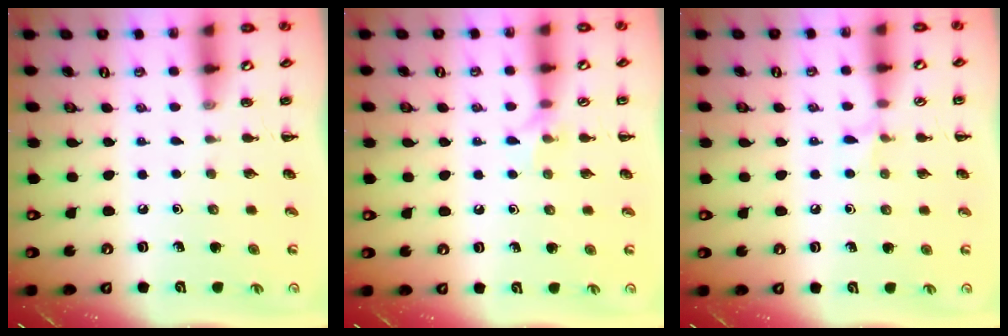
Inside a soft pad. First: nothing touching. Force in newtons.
{"total": 4.9, "press": 4.8, "slide": 0.8}
{"total": 4.6, "press": 4.2, "slide": 1.8}